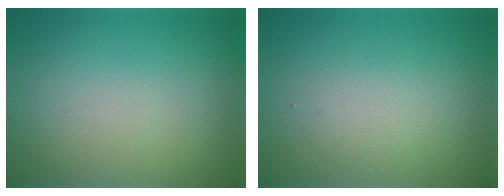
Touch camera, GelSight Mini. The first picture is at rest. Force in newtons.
{"total": 1.6, "press": 1.6, "slide": 0.1}